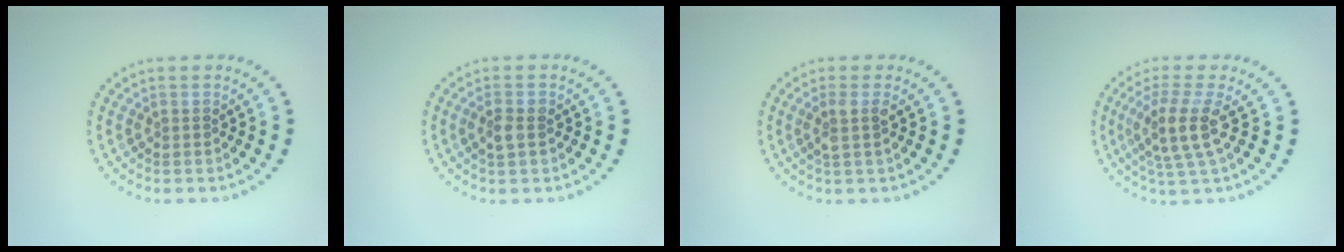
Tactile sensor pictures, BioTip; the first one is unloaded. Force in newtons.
{"total": 1.5, "press": 1.5, "slide": 0.3}
{"total": 1.6, "press": 1.3, "slide": 1.0}
{"total": 3.6, "press": 2.9, "slide": 2.0}